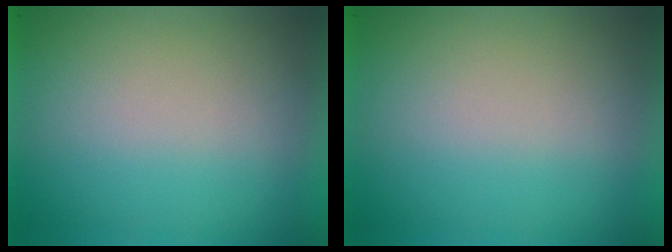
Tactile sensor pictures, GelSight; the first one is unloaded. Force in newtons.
{"total": 0.0}